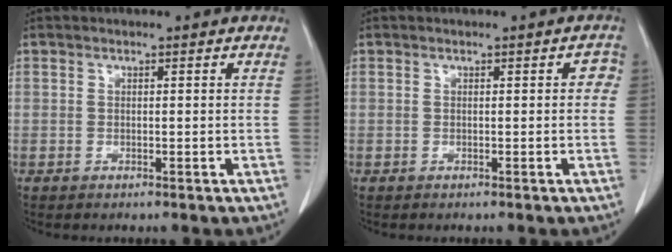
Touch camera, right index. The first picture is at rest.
{"total": 1.3, "force": [0.0, 0.8, 1.1], "torque": [0.000, 0.005, -0.004]}